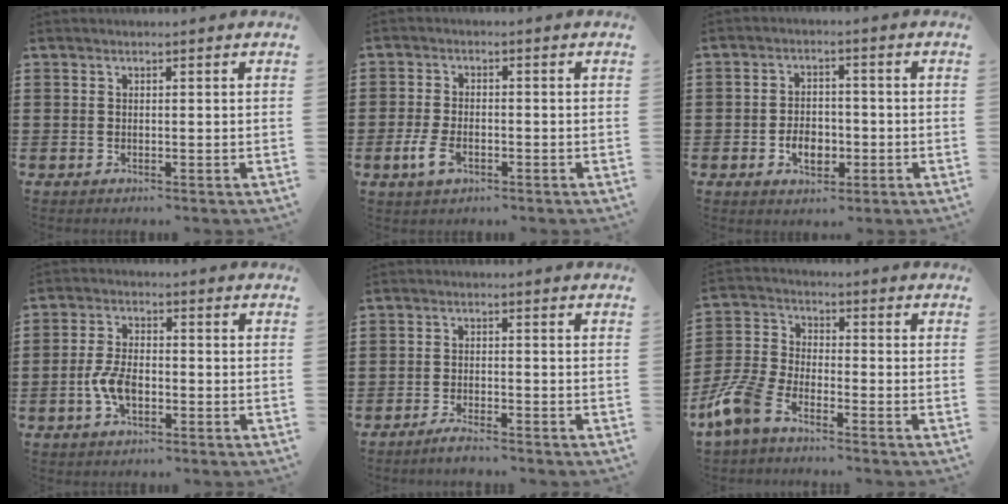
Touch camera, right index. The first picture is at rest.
{"total": 3.7, "force": [-1.4, 1.9, 2.8], "torque": [-0.076, -0.011, -0.031]}
{"total": 4.6, "force": [-1.6, 2.9, 3.1], "torque": [-0.052, -0.002, -0.028]}
{"total": 5.3, "force": [-1.6, 2.7, 4.3], "torque": [-0.101, -0.004, -0.033]}
{"total": 2.2, "force": [-2.1, -0.1, 0.7], "torque": [-0.016, 0.001, -0.040]}
{"total": 6.9, "force": [-5.6, 1.9, 3.7], "torque": [-0.113, -0.007, -0.115]}